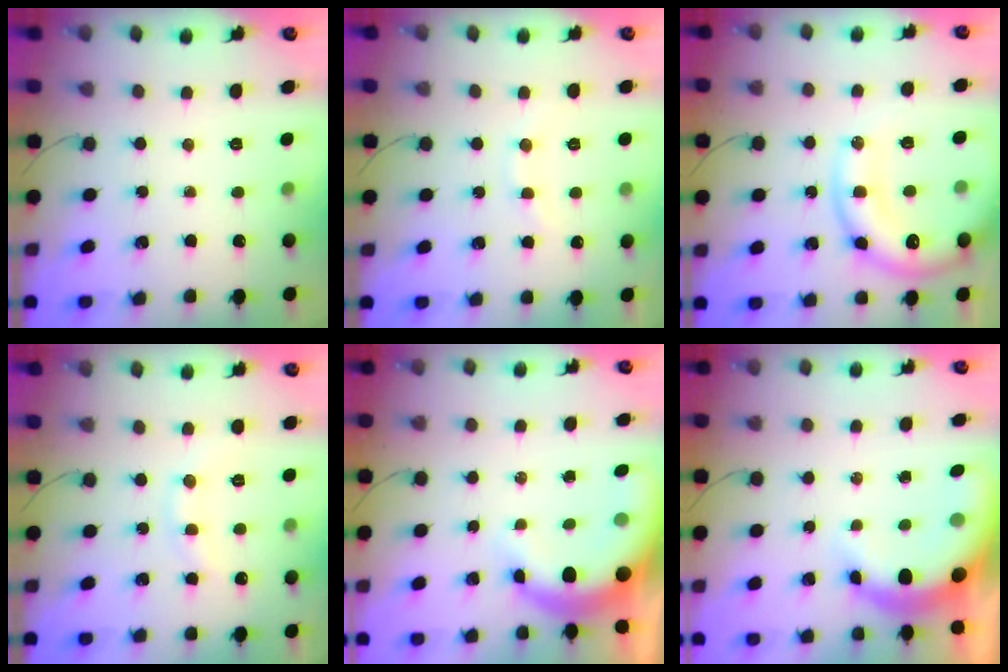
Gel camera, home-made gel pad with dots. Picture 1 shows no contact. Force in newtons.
{"total": 6.9, "press": 6.8, "slide": 1.4}
{"total": 17.9, "press": 17.6, "slide": 3.1}
{"total": 9.3, "press": 9.2, "slide": 1.2}
{"total": 9.4, "press": 9.2, "slide": 2.1}
{"total": 10.0, "press": 9.8, "slide": 1.8}